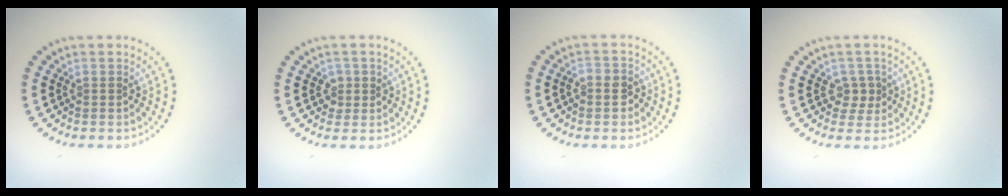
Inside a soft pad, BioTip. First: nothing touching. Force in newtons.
{"total": 1.1, "press": 1.0, "slide": 0.5}
{"total": 2.0, "press": 1.9, "slide": 0.5}
{"total": 1.9, "press": 1.6, "slide": 0.9}